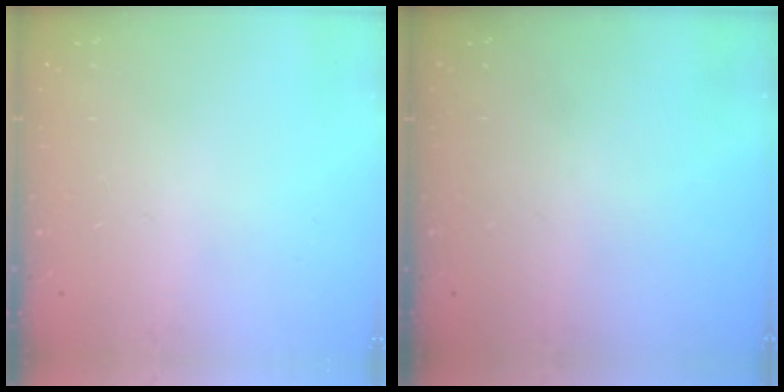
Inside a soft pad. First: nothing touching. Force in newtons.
{"total": 0.0}